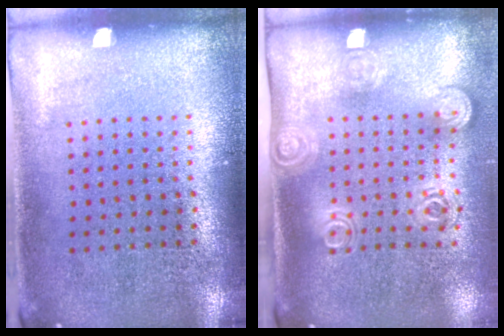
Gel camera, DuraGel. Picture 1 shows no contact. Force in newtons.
{"total": 1.8, "press": 1.3, "slide": 1.3}